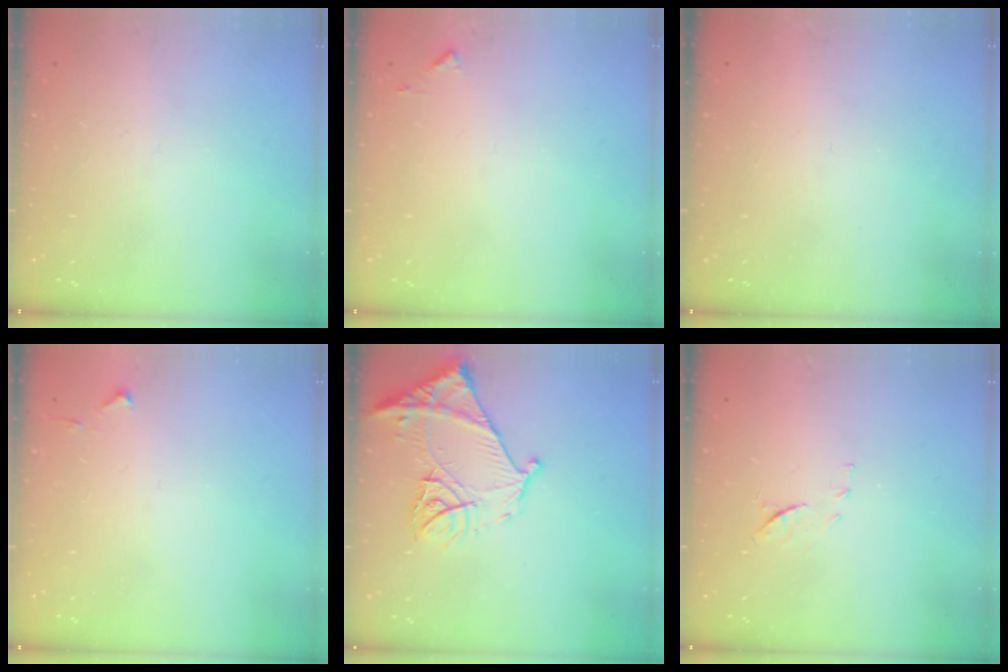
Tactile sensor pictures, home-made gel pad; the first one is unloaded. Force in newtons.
{"total": 4.5, "press": 4.4, "slide": 0.4}
{"total": 1.5, "press": 1.5, "slide": 0.1}
{"total": 3.7, "press": 3.7, "slide": 0.6}
{"total": 15.0, "press": 14.9, "slide": 1.6}
{"total": 8.5, "press": 8.4, "slide": 1.0}